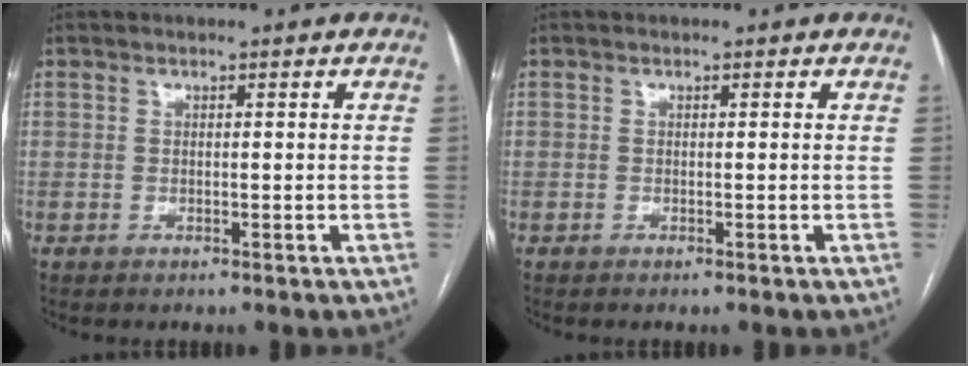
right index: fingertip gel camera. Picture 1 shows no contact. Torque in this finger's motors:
{"motor_torque": [0.02, -0.04, 0.03, 0.01]}